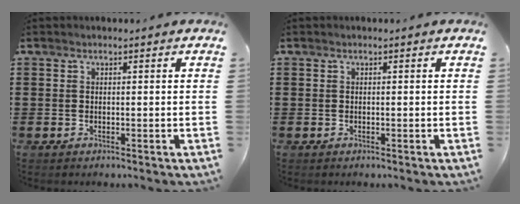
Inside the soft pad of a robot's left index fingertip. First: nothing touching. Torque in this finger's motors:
{"motor_torque": [0.04, -0.09, 0.02, 0.01]}